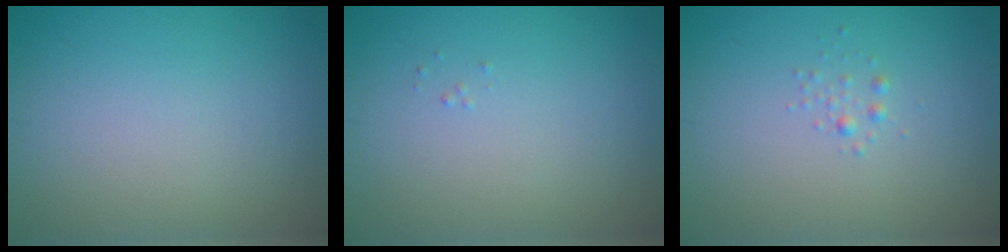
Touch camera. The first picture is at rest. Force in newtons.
{"total": 0.0}
{"total": 0.6, "press": 0.6, "slide": 0.0}